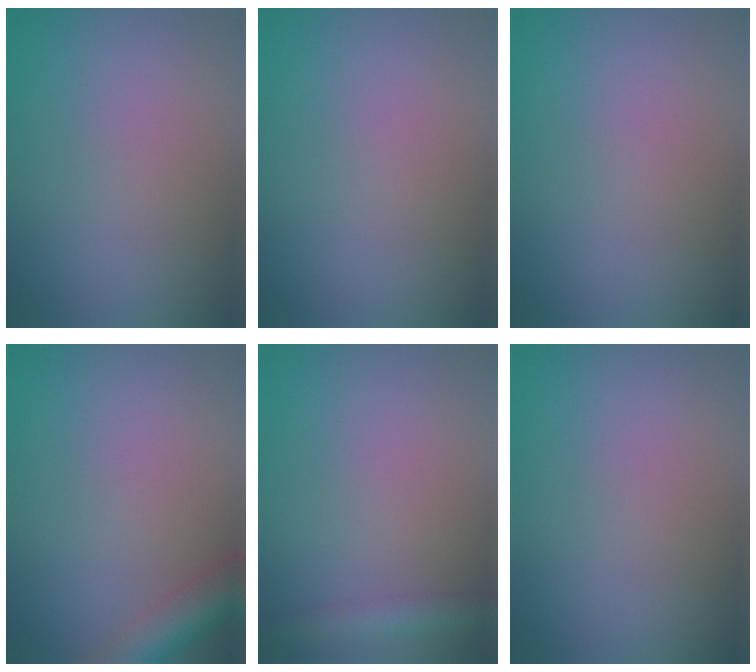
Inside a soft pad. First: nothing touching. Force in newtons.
{"total": 0.0}
{"total": 0.0}
{"total": 4.9, "press": 4.8, "slide": 0.4}
{"total": 2.8, "press": 2.8, "slide": 0.1}
{"total": 0.0}